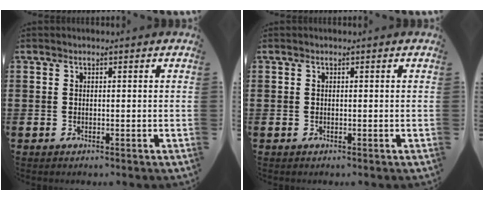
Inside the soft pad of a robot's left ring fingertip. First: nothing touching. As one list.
[{"total": 0.0}]